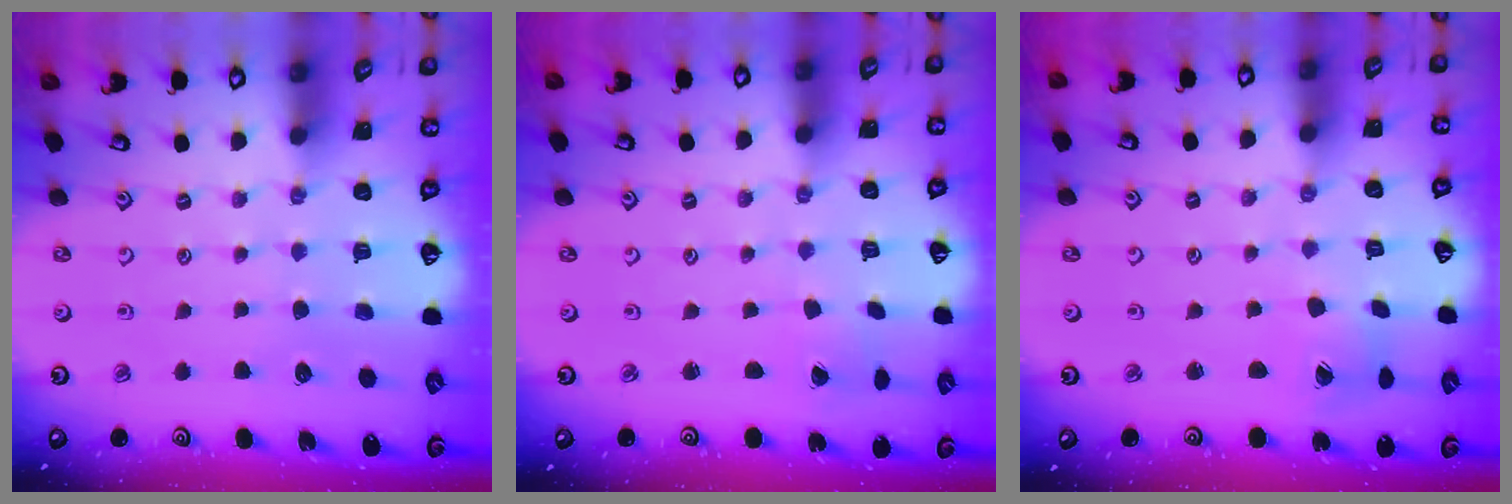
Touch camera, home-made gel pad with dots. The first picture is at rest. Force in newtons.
{"total": 1.2, "press": 1.2, "slide": 0.1}
{"total": 4.1, "press": 4.1, "slide": 0.5}